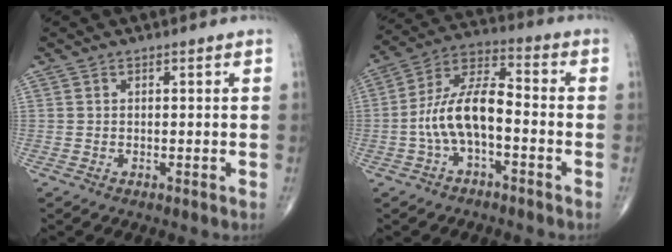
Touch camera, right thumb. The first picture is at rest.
{"total": 11.6, "force": [-2.7, 5.2, 10.0], "torque": [-0.194, 0.048, -0.058]}